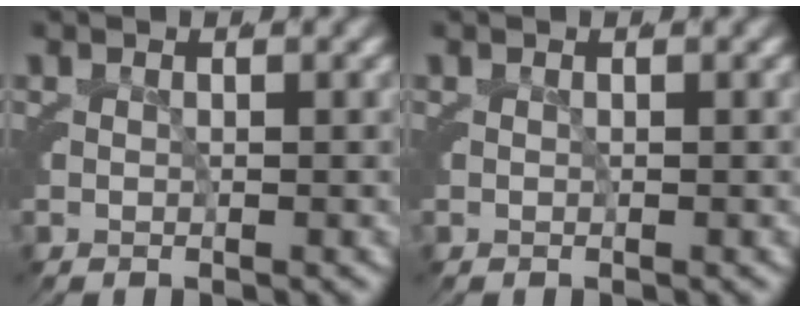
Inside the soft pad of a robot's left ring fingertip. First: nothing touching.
{"total": 0.0}